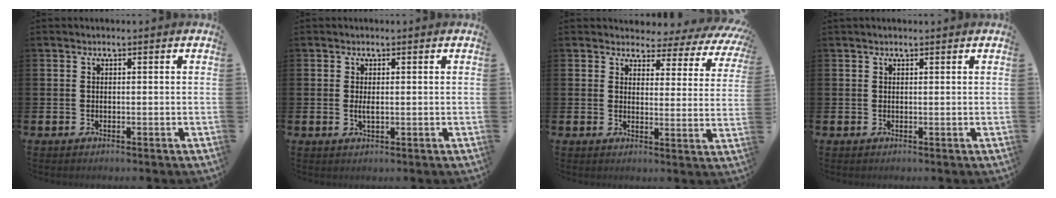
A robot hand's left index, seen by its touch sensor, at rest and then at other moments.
{"total": 1.3, "force": [0.2, 0.4, 1.2], "torque": [-0.014, -0.002, 0.000]}
{"total": 3.2, "force": [2.7, 1.6, 0.5], "torque": [-0.026, -0.031, 0.039]}
{"total": 0.7, "force": [0.7, 0.2, 0.2], "torque": [0.006, -0.001, 0.010]}